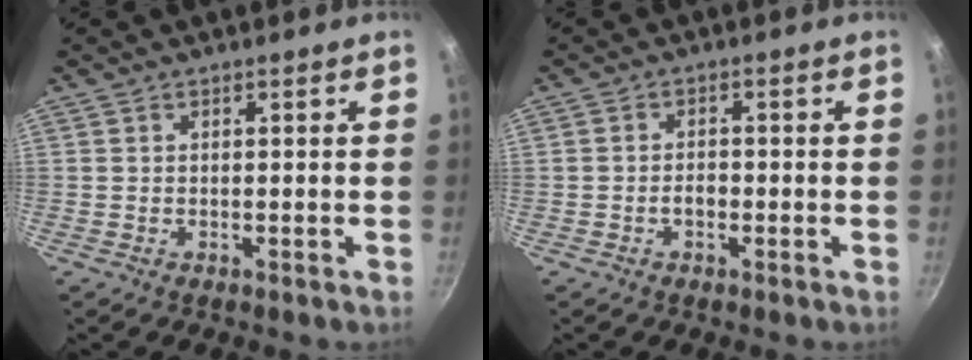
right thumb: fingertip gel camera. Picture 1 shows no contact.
{"total": 2.1, "force": [-0.8, 1.4, 1.4], "torque": [-0.018, 0.014, -0.014]}